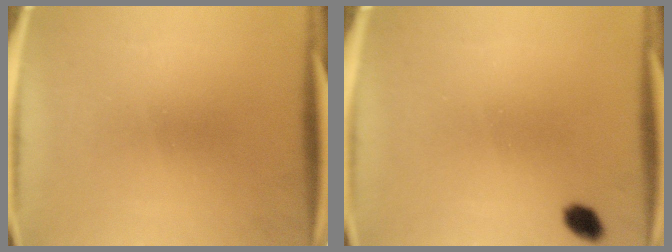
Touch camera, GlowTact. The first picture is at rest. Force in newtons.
{"total": 2.5}